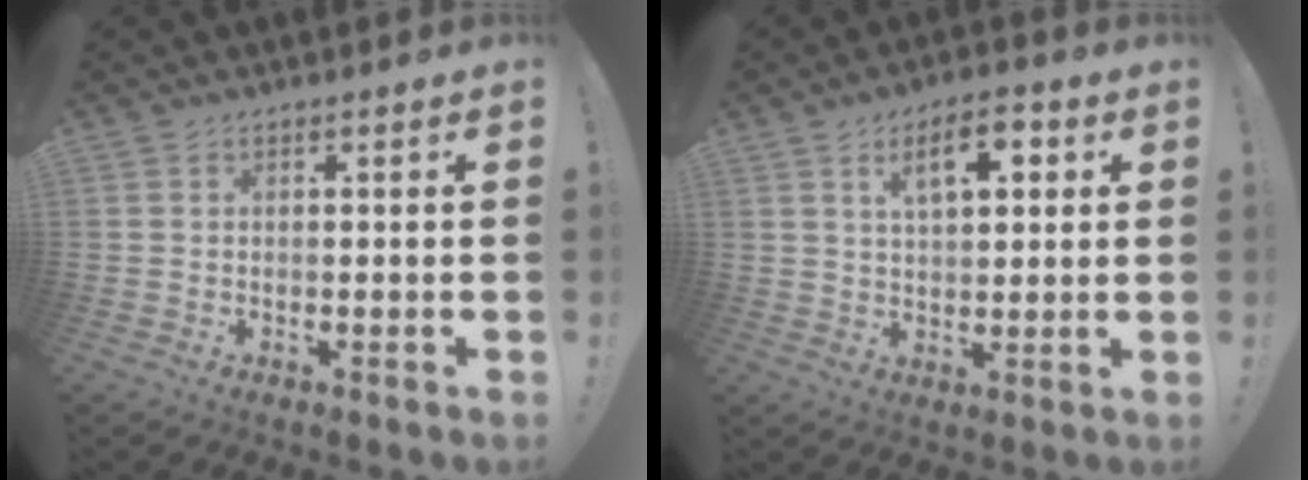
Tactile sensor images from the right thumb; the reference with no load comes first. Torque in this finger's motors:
{"motor_torque": [-0.42, 0.84, 0.17, 0.18, 0.15]}